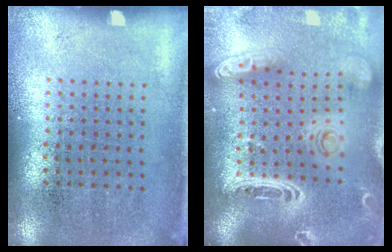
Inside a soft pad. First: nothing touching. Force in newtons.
{"total": 3.4, "press": 2.8, "slide": 2.0}